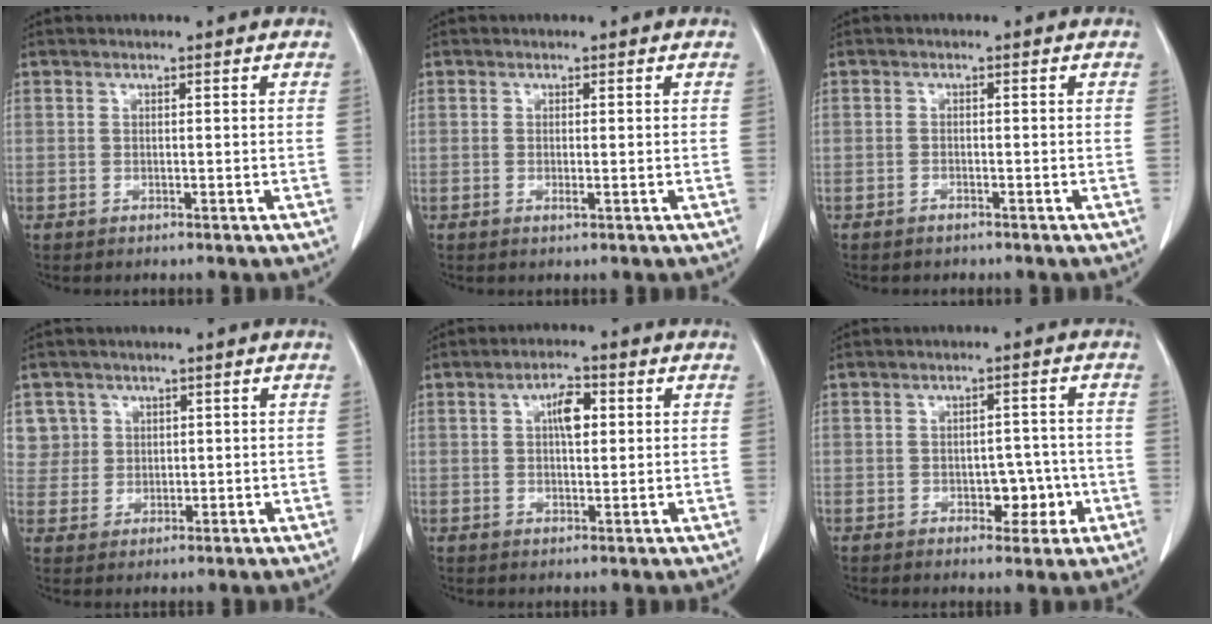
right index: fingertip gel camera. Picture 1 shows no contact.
{"total": 0.8, "force": [-0.1, 0.1, 0.8], "torque": [-0.015, -0.003, -0.001]}
{"total": 1.0, "force": [-0.9, 0.5, 0.2], "torque": [-0.007, 0.001, -0.012]}
{"total": 5.1, "force": [2.0, 4.7, -0.3], "torque": [0.021, 0.010, 0.045]}
{"total": 4.3, "force": [1.0, 1.7, 3.8], "torque": [-0.064, 0.008, 0.015]}
{"total": 4.7, "force": [-1.4, 2.9, 3.5], "torque": [-0.035, 0.012, -0.011]}